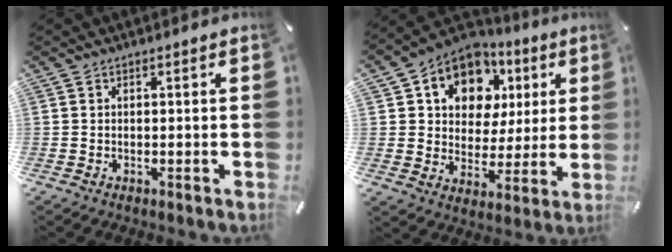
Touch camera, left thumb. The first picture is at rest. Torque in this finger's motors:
{"motor_torque": [0.99, 0.94, 2.00, -0.76, 0.20]}